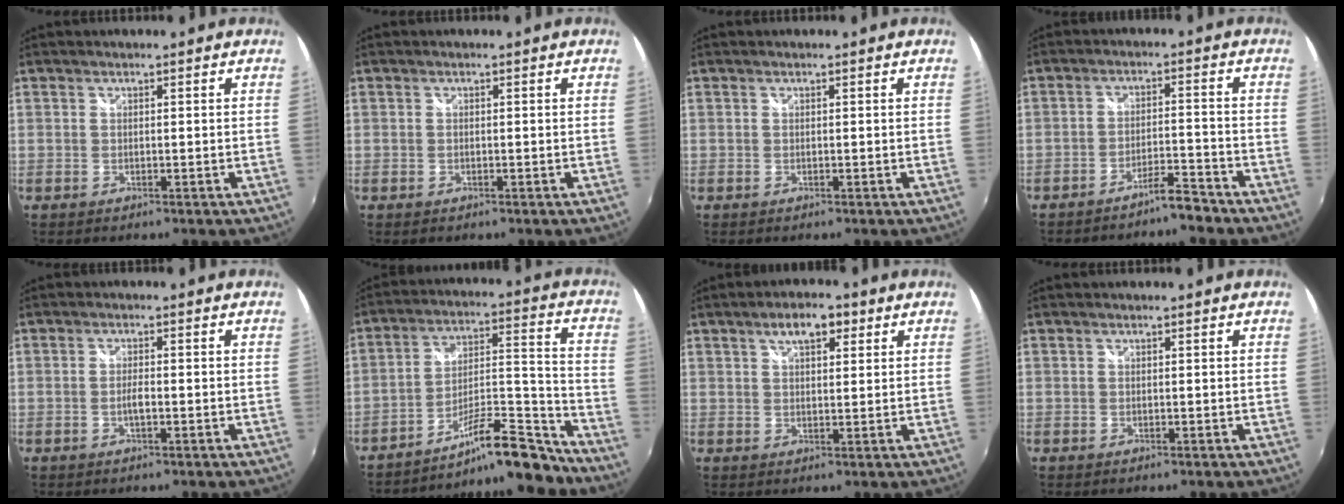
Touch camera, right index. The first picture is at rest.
{"total": 0.6, "force": [-0.3, 0.4, 0.2], "torque": [-0.004, -0.003, -0.007]}
{"total": 0.0}
{"total": 4.8, "force": [-4.5, 0.5, 1.7], "torque": [-0.041, 0.006, -0.070]}
{"total": 1.9, "force": [-0.7, 0.4, 1.7], "torque": [-0.036, 0.001, -0.013]}
{"total": 15.8, "force": [-13.9, 2.7, 6.9], "torque": [-0.110, 0.029, -0.214]}
{"total": 5.4, "force": [2.8, 2.5, 4.0], "torque": [-0.065, 0.015, 0.043]}
{"total": 0.0}